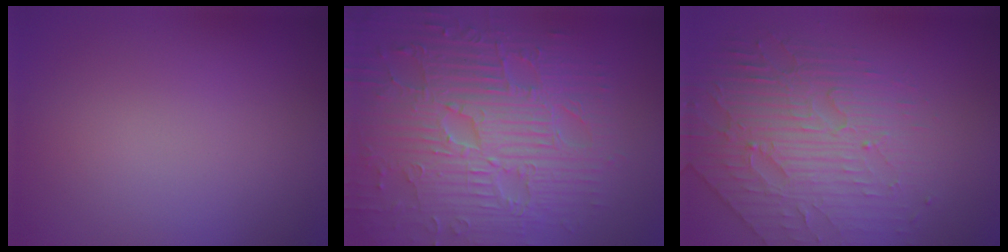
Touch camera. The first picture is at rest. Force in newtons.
{"total": 9.4, "press": 6.8, "slide": 6.5}
{"total": 4.7, "press": 4.2, "slide": 2.2}